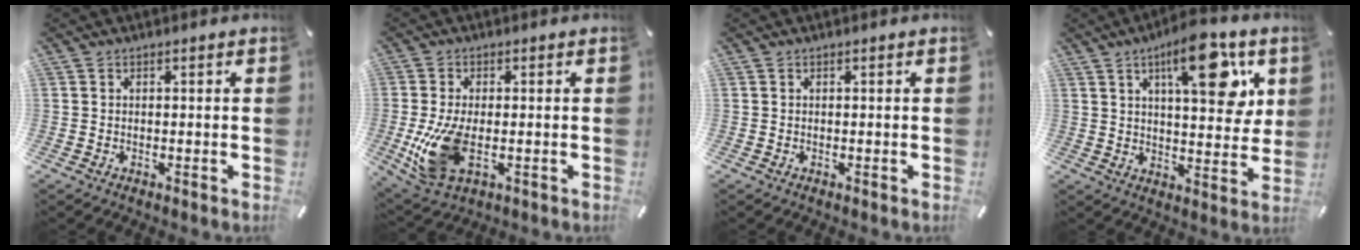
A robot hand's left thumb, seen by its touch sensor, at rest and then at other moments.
{"total": 12.0, "force": [-1.6, 6.6, 9.9], "torque": [-0.213, -0.022, -0.022]}
{"total": 0.0}
{"total": 16.3, "force": [8.0, 6.4, 12.7], "torque": [-0.167, -0.038, 0.122]}